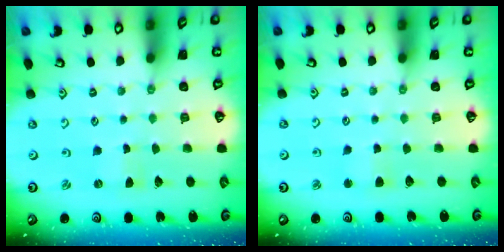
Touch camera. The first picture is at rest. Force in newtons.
{"total": 2.8, "press": 2.8, "slide": 0.3}